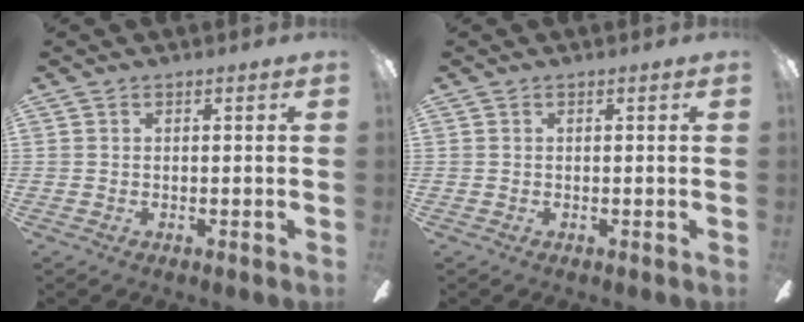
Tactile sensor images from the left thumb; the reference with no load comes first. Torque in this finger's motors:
{"motor_torque": [0.00, 0.00, 0.00, 0.00, 0.00]}